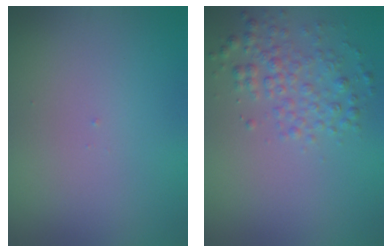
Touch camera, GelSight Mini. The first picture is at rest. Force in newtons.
{"total": 2.9, "press": 2.9, "slide": 0.0}